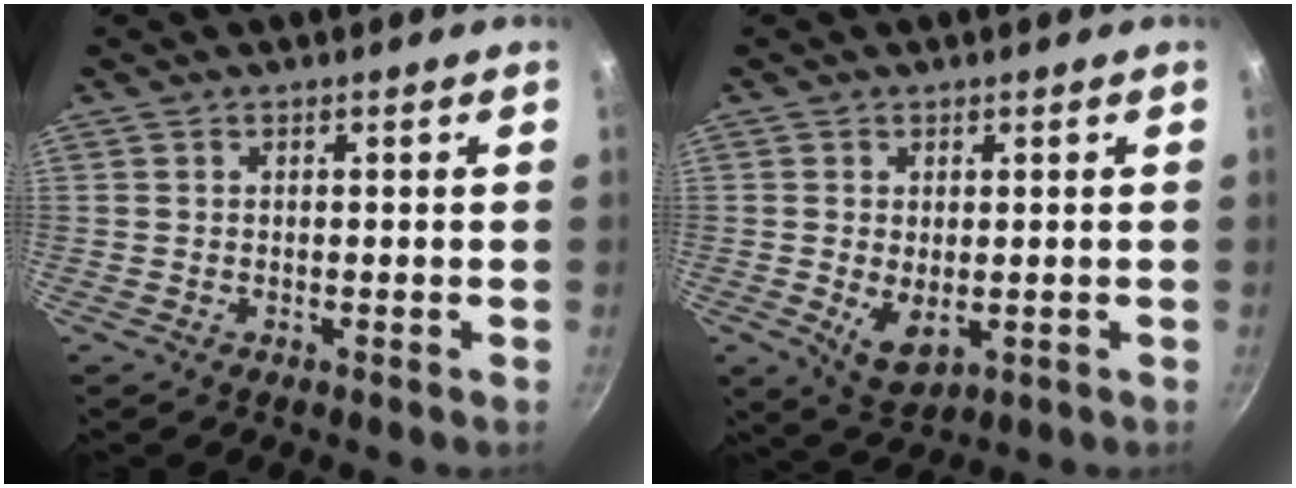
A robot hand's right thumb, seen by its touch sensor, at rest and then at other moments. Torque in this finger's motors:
{"motor_torque": [-0.63, 0.58, 0.21, 0.64, 0.01]}